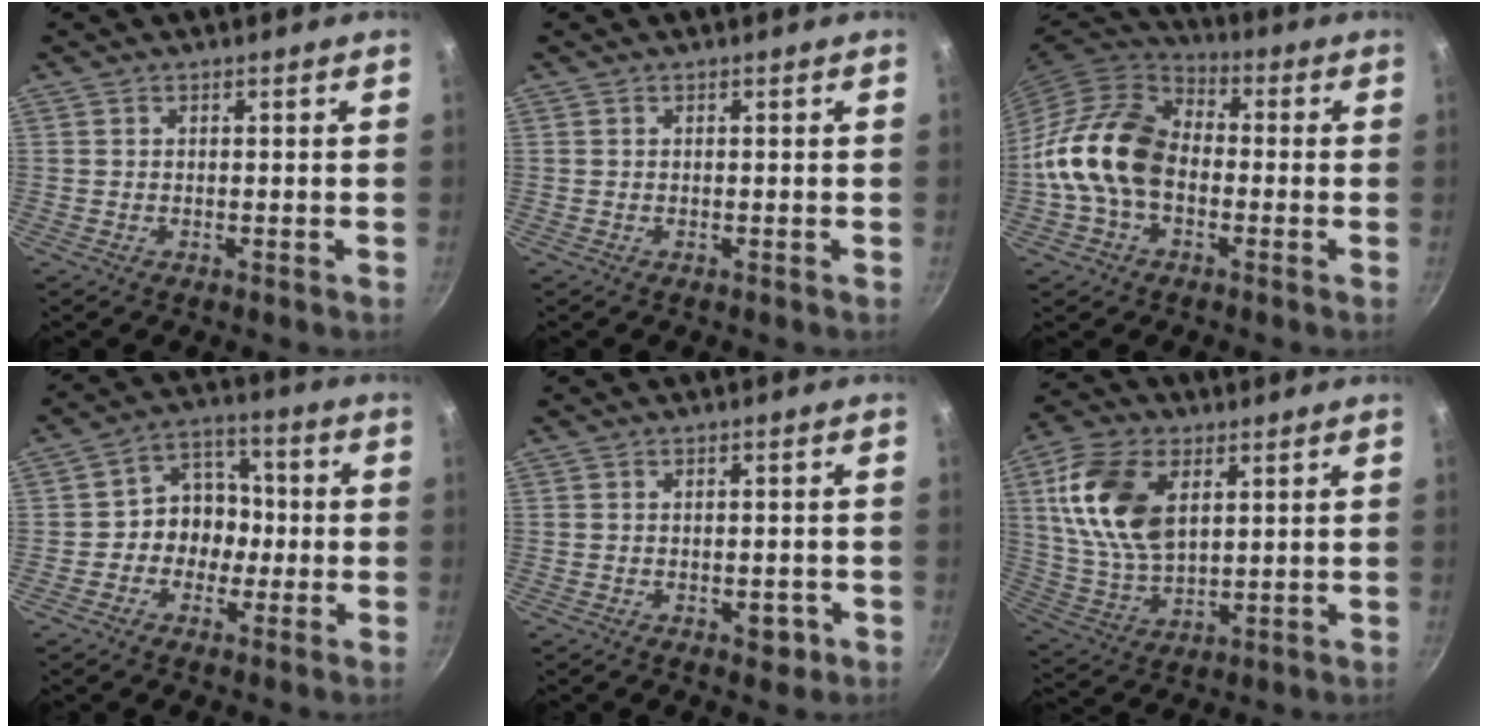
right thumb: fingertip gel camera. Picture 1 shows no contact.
{"total": 0.0}
{"total": 15.5, "force": [-2.1, 11.0, 10.7], "torque": [-0.170, 0.036, -0.055]}
{"total": 8.8, "force": [-1.4, 7.6, 4.1], "torque": [-0.010, 0.031, -0.036]}
{"total": 2.9, "force": [-1.1, 1.8, 2.0], "torque": [-0.013, 0.007, -0.008]}
{"total": 16.0, "force": [4.8, 9.5, 11.9], "torque": [-0.216, -0.010, 0.099]}